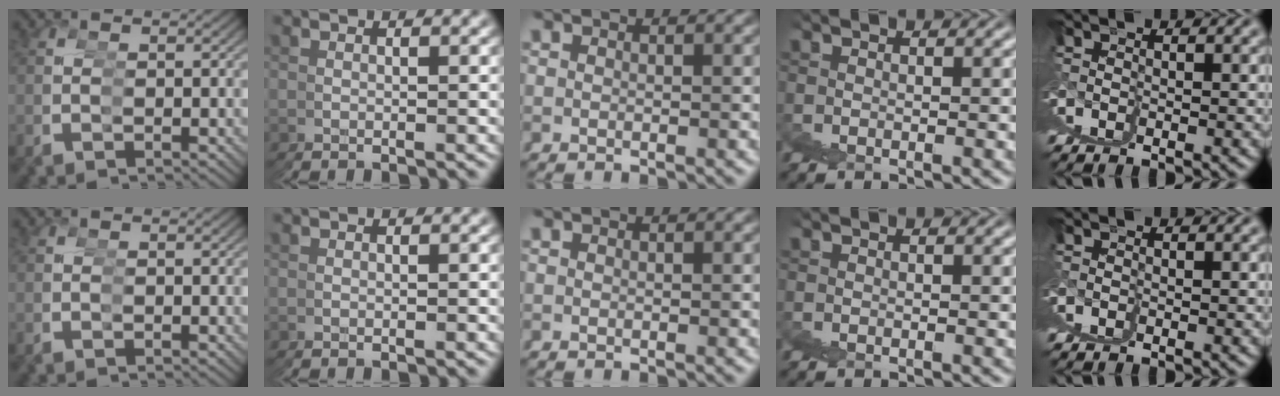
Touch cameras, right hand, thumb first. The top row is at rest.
{"middle": {"total": 1.6, "force": [-0.2, -1.5, -0.5], "torque": [0.021, -0.009, 0.006]}}